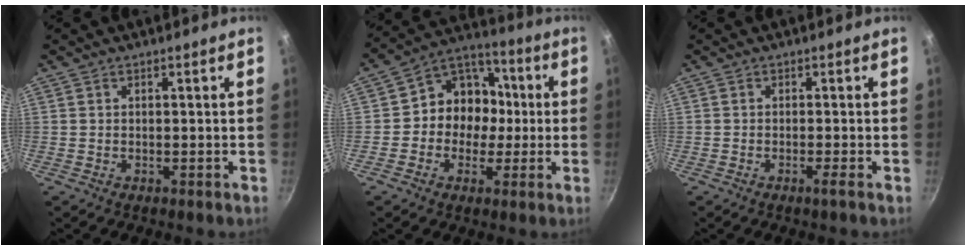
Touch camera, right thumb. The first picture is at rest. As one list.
[{"total": 12.1, "force": [-0.4, 10.5, 6.0], "torque": [-0.040, 0.035, -0.027]}, {"total": 1.3, "force": [-0.7, -0.3, 1.0], "torque": [-0.026, 0.004, -0.014]}]